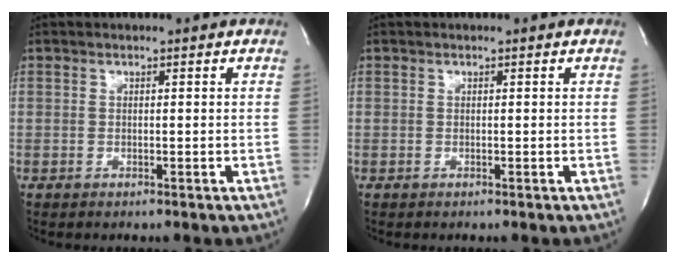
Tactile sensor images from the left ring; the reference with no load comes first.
{"total": 0.0}